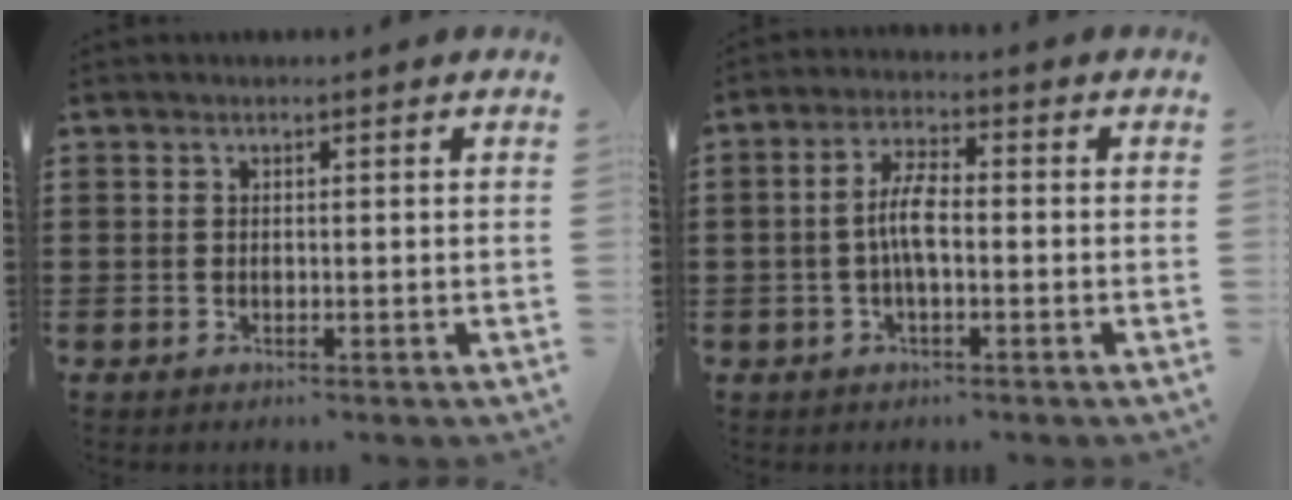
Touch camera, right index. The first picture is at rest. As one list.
[{"total": 5.2, "force": [-0.6, 2.0, 4.8], "torque": [-0.099, 0.002, -0.014]}]